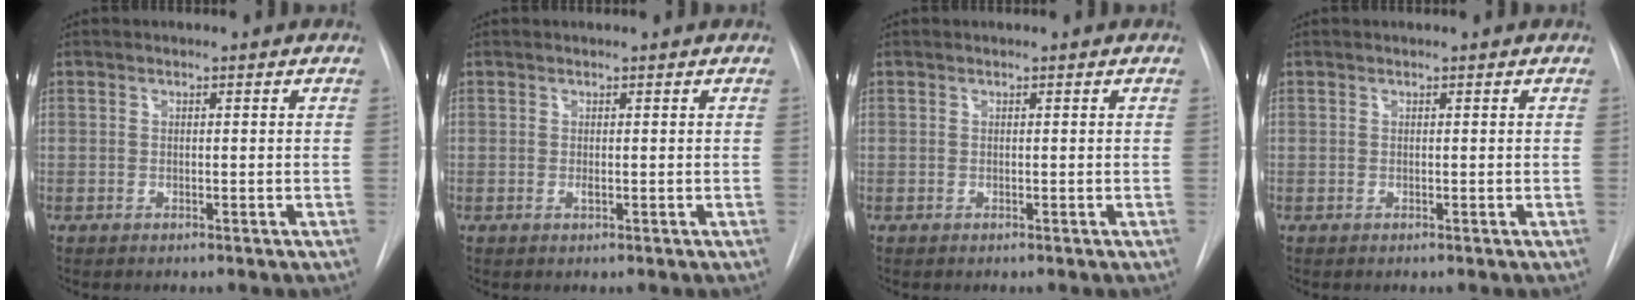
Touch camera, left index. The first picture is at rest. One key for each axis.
{"total": 0.8, "fx": 0.3, "fy": 0.2, "fz": 0.7, "tx": -0.017, "ty": 0.005, "tz": 0.006}
{"total": 0.0}
{"total": 0.0}